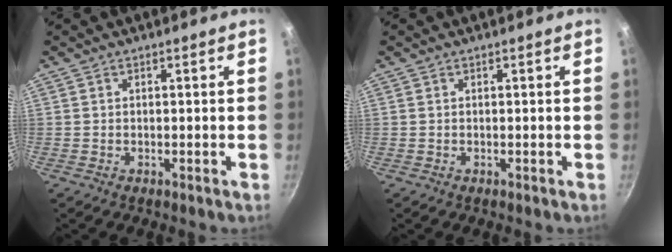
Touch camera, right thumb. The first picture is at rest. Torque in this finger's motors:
{"motor_torque": [-0.20, 0.29, 0.43, 0.03, 0.01]}